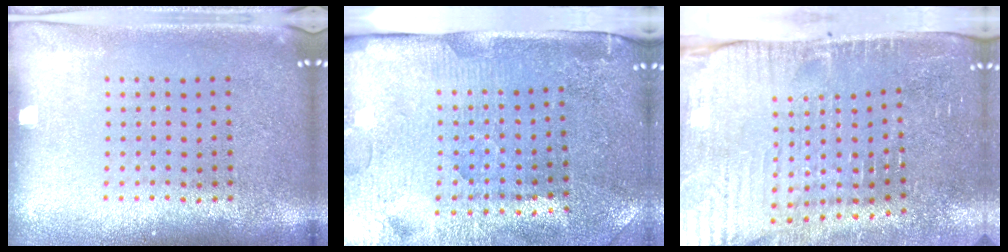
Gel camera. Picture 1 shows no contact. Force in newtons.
{"total": 4.4, "press": 3.7, "slide": 2.4}
{"total": 4.8, "press": 4.1, "slide": 2.4}